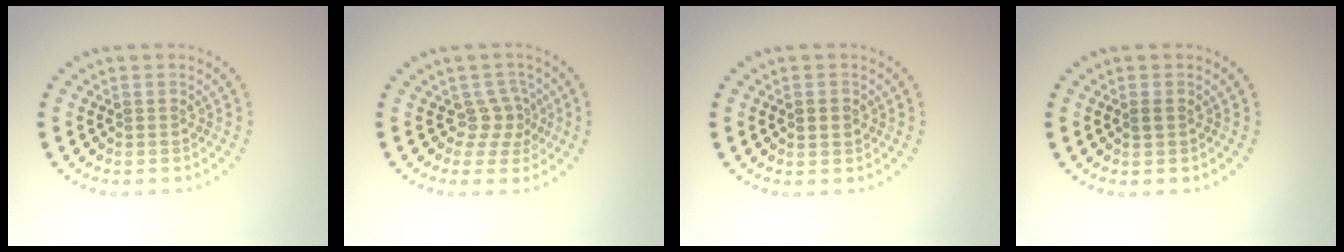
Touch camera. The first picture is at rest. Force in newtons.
{"total": 2.3, "press": 1.5, "slide": 1.7}
{"total": 1.0, "press": 1.0, "slide": 0.0}
{"total": 0.7, "press": 0.7, "slide": 0.1}